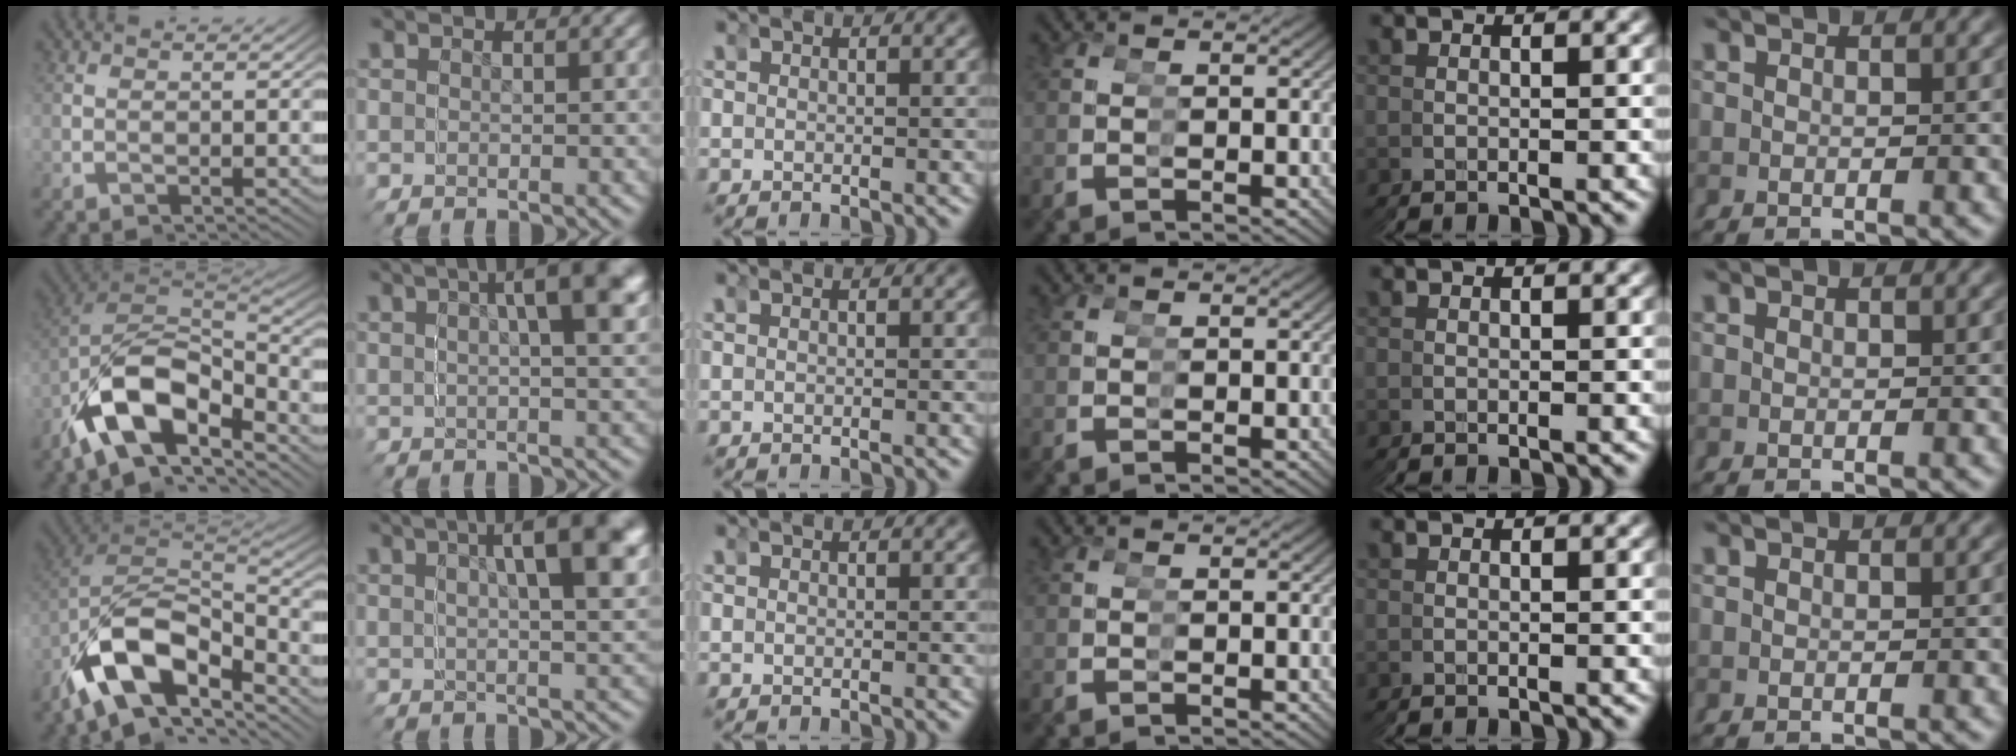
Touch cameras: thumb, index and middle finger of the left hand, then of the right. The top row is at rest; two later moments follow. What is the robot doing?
{"motion": "grasp_and_lifting", "object": "toy banana"}